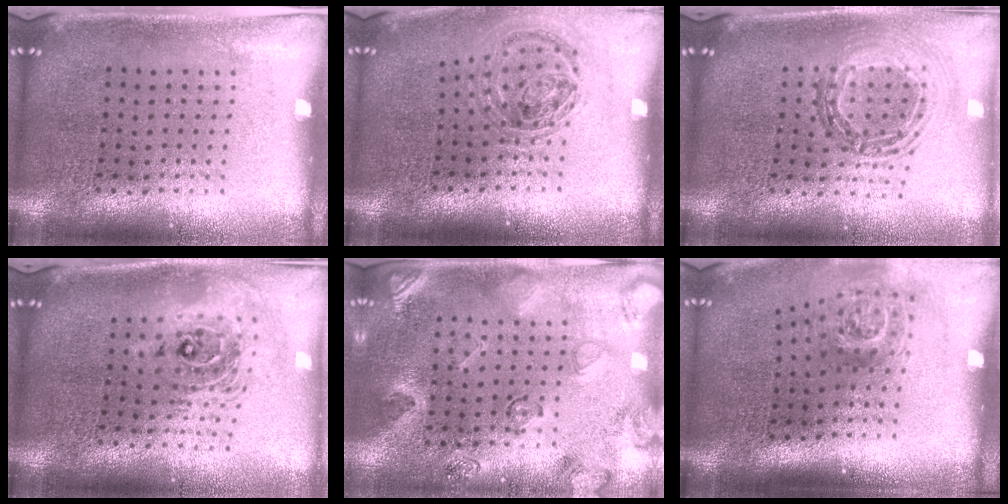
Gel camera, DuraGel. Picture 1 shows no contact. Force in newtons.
{"total": 0.9, "press": 0.9, "slide": 0.3}
{"total": 0.9, "press": 0.9, "slide": 0.2}
{"total": 2.1, "press": 1.6, "slide": 1.4}
{"total": 2.3, "press": 1.8, "slide": 1.4}
{"total": 1.8, "press": 1.2, "slide": 1.3}